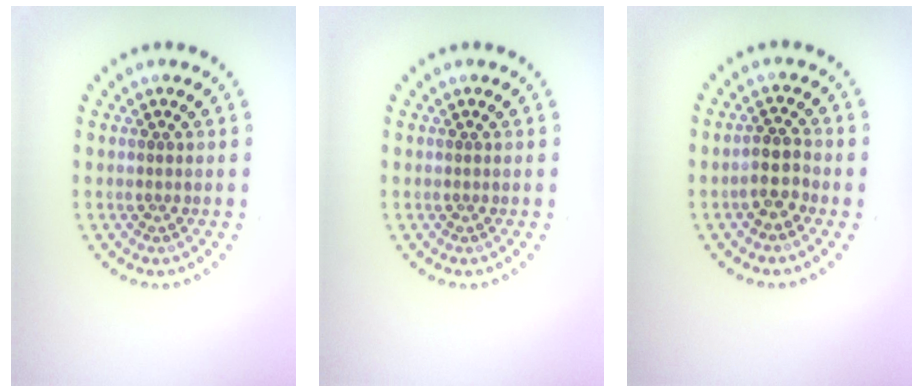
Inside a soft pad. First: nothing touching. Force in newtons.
{"total": 0.0}
{"total": 2.3, "press": 2.0, "slide": 1.0}